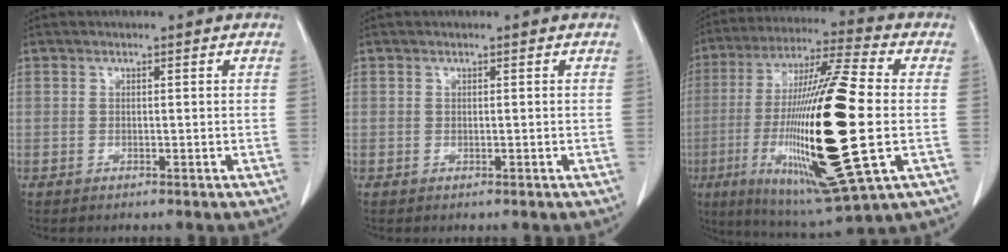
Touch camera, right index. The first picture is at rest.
{"total": 0.0}
{"total": 26.1, "force": [-4.1, 2.4, 25.7], "torque": [-0.518, -0.031, -0.072]}